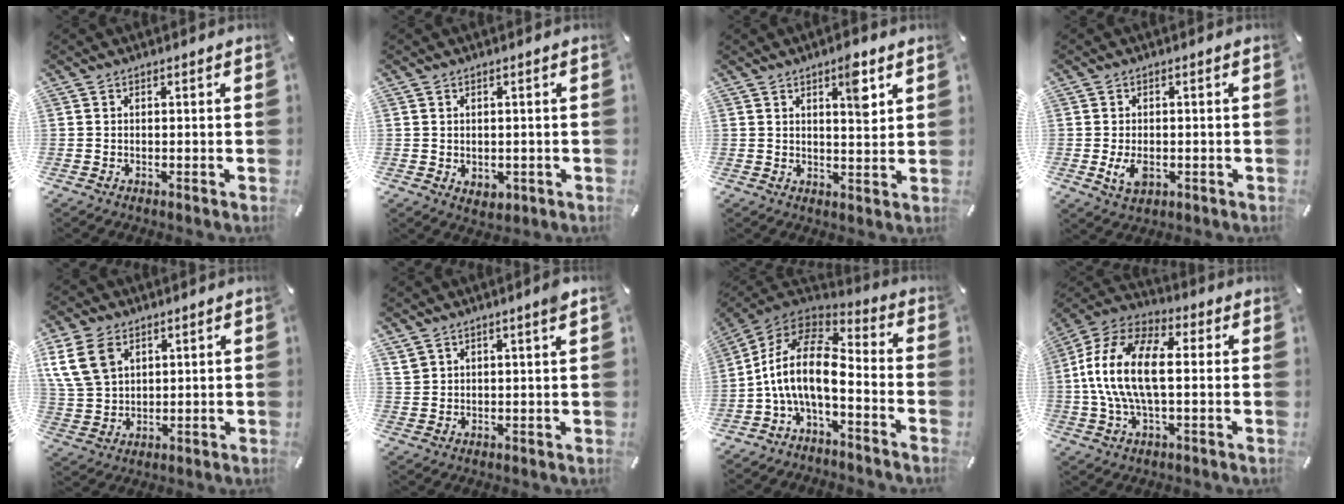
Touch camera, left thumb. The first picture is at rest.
{"total": 1.8, "force": [0.2, 1.7, 0.6], "torque": [-0.005, 0.000, 0.001]}
{"total": 6.6, "force": [3.2, 2.2, 5.3], "torque": [-0.071, -0.015, 0.046]}
{"total": 4.5, "force": [-1.0, 2.9, 3.3], "torque": [-0.083, -0.005, -0.021]}
{"total": 10.0, "force": [4.6, 7.5, 4.9], "torque": [-0.139, 0.000, 0.089]}
{"total": 3.3, "force": [3.0, 0.5, 1.2], "torque": [-0.032, -0.013, 0.057]}
{"total": 14.3, "force": [-2.7, 7.1, 12.1], "torque": [-0.260, -0.002, -0.051]}
{"total": 16.1, "force": [0.3, 8.2, 13.8], "torque": [-0.298, 0.001, 0.001]}